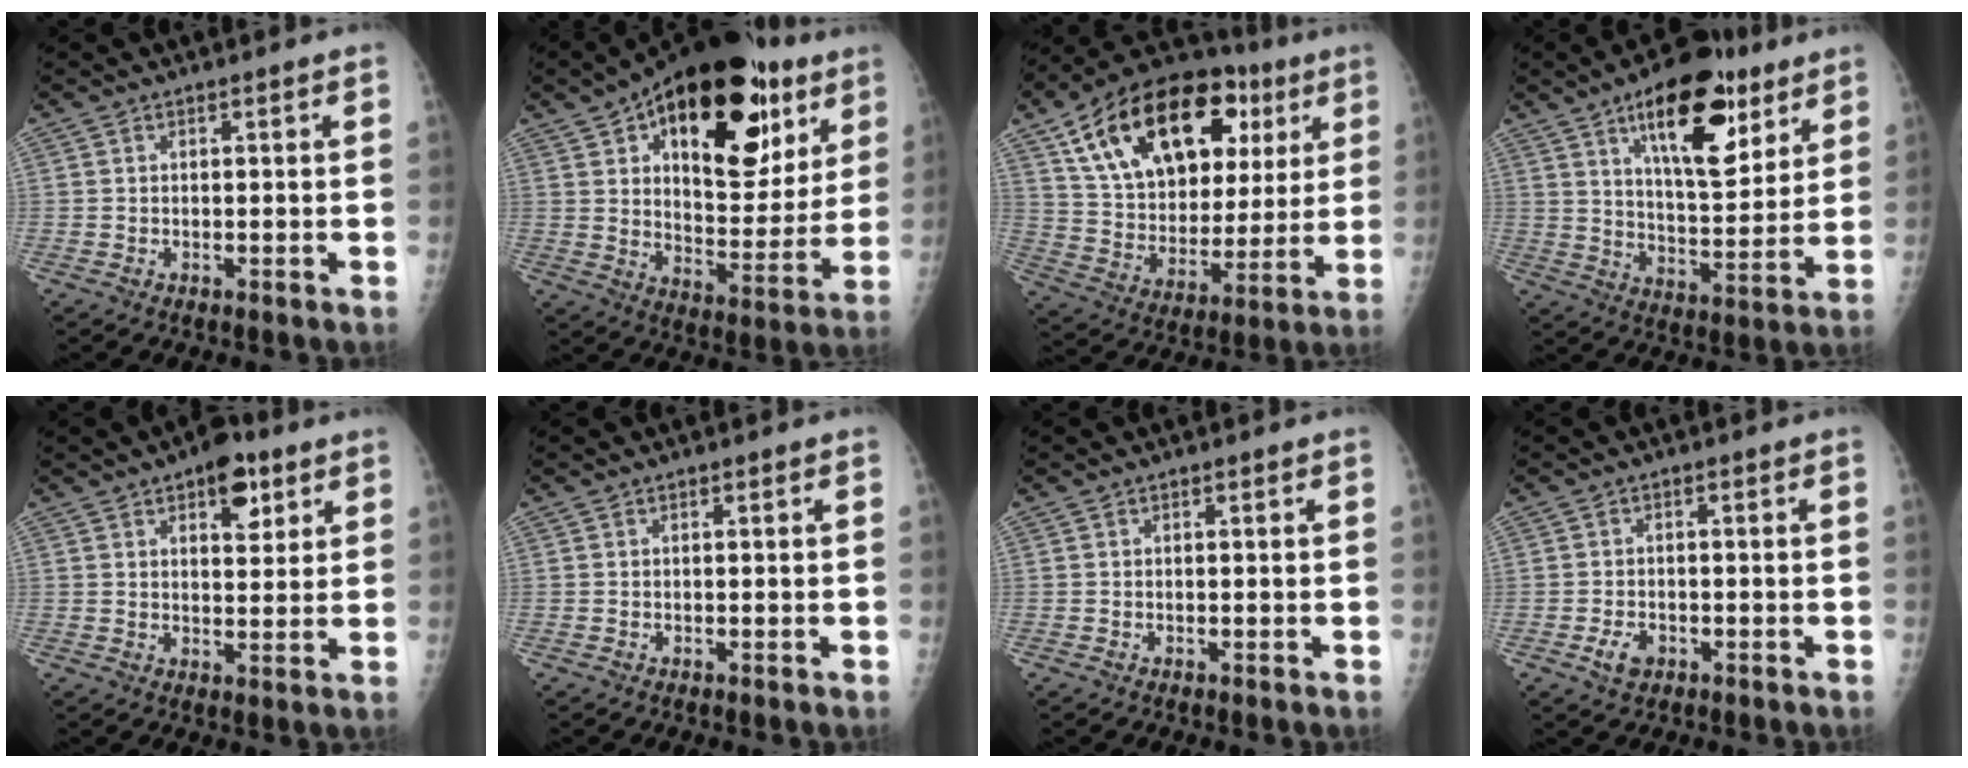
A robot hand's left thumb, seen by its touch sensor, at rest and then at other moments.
{"total": 28.8, "force": [13.6, 14.7, 20.8], "torque": [-0.263, -0.014, 0.205]}
{"total": 27.9, "force": [12.0, 16.3, 19.2], "torque": [-0.285, 0.010, 0.200]}
{"total": 18.9, "force": [10.1, 7.8, 13.9], "torque": [-0.169, -0.045, 0.159]}
{"total": 7.7, "force": [4.1, 3.9, 5.2], "torque": [-0.045, -0.016, 0.053]}
{"total": 0.0}
{"total": 0.0}
{"total": 3.2, "force": [-1.4, 2.2, 1.8], "torque": [-0.028, 0.003, -0.022]}